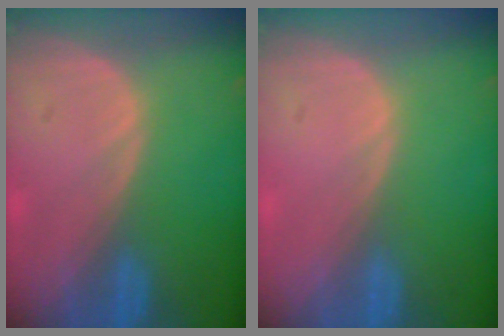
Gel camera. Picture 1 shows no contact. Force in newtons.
{"total": 0.0}